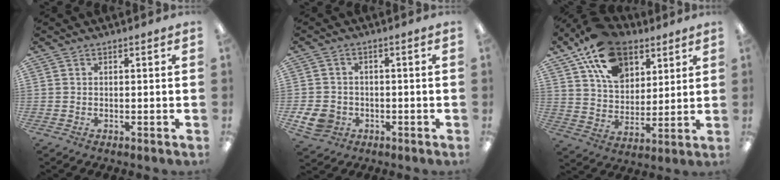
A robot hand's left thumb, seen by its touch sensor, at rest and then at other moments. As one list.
[{"total": 5.6, "force": [-2.0, 4.8, 2.1], "torque": [-0.051, 0.009, -0.039]}, {"total": 18.1, "force": [11.0, 11.4, 8.8], "torque": [-0.157, -0.040, 0.203]}]